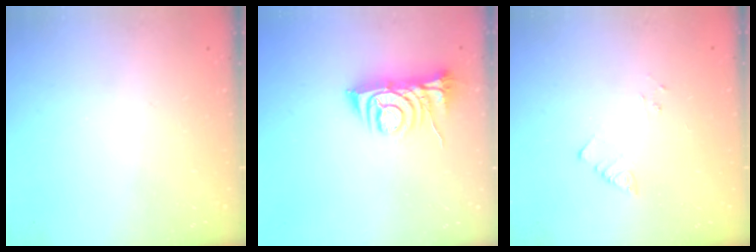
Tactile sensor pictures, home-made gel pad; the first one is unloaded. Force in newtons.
{"total": 8.0, "press": 8.0, "slide": 0.9}
{"total": 5.3, "press": 5.2, "slide": 0.6}